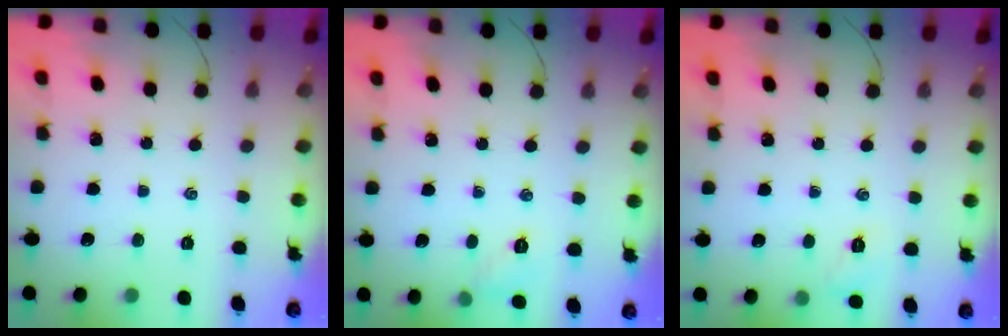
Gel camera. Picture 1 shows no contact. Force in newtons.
{"total": 5.0, "press": 4.7, "slide": 1.4}
{"total": 5.2, "press": 5.0, "slide": 1.4}